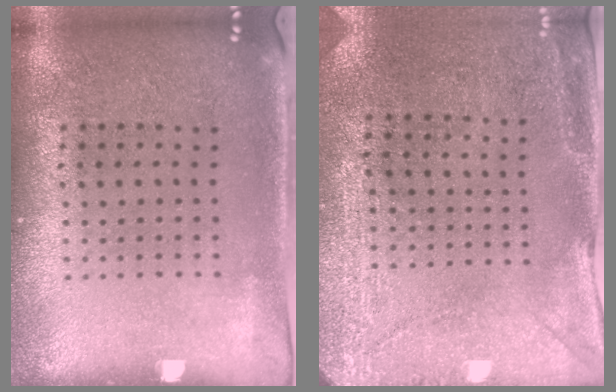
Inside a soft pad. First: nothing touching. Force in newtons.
{"total": 3.0, "press": 2.7, "slide": 1.1}